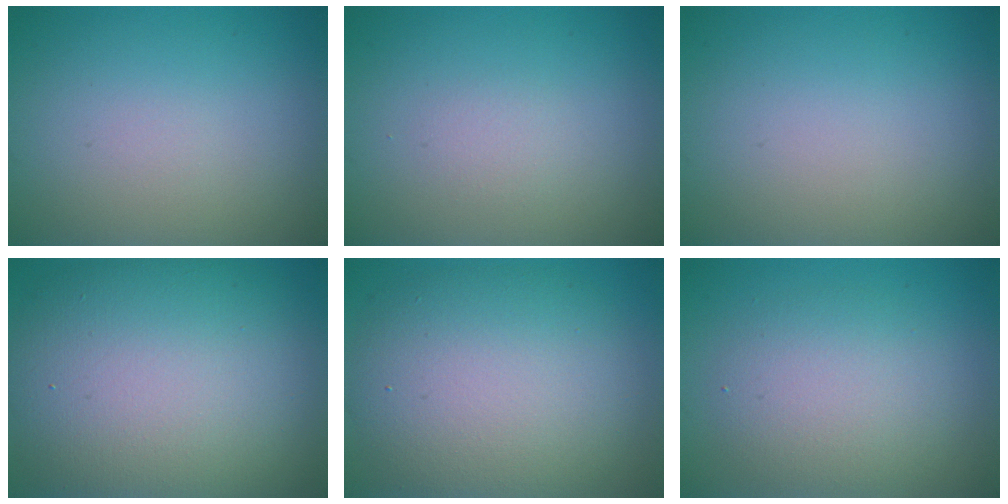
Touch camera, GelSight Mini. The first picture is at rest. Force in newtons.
{"total": 0.9, "press": 0.9, "slide": 0.1}
{"total": 0.0}
{"total": 13.7, "press": 13.6, "slide": 1.5}
{"total": 9.5, "press": 9.5, "slide": 0.5}
{"total": 4.2, "press": 4.2, "slide": 0.1}